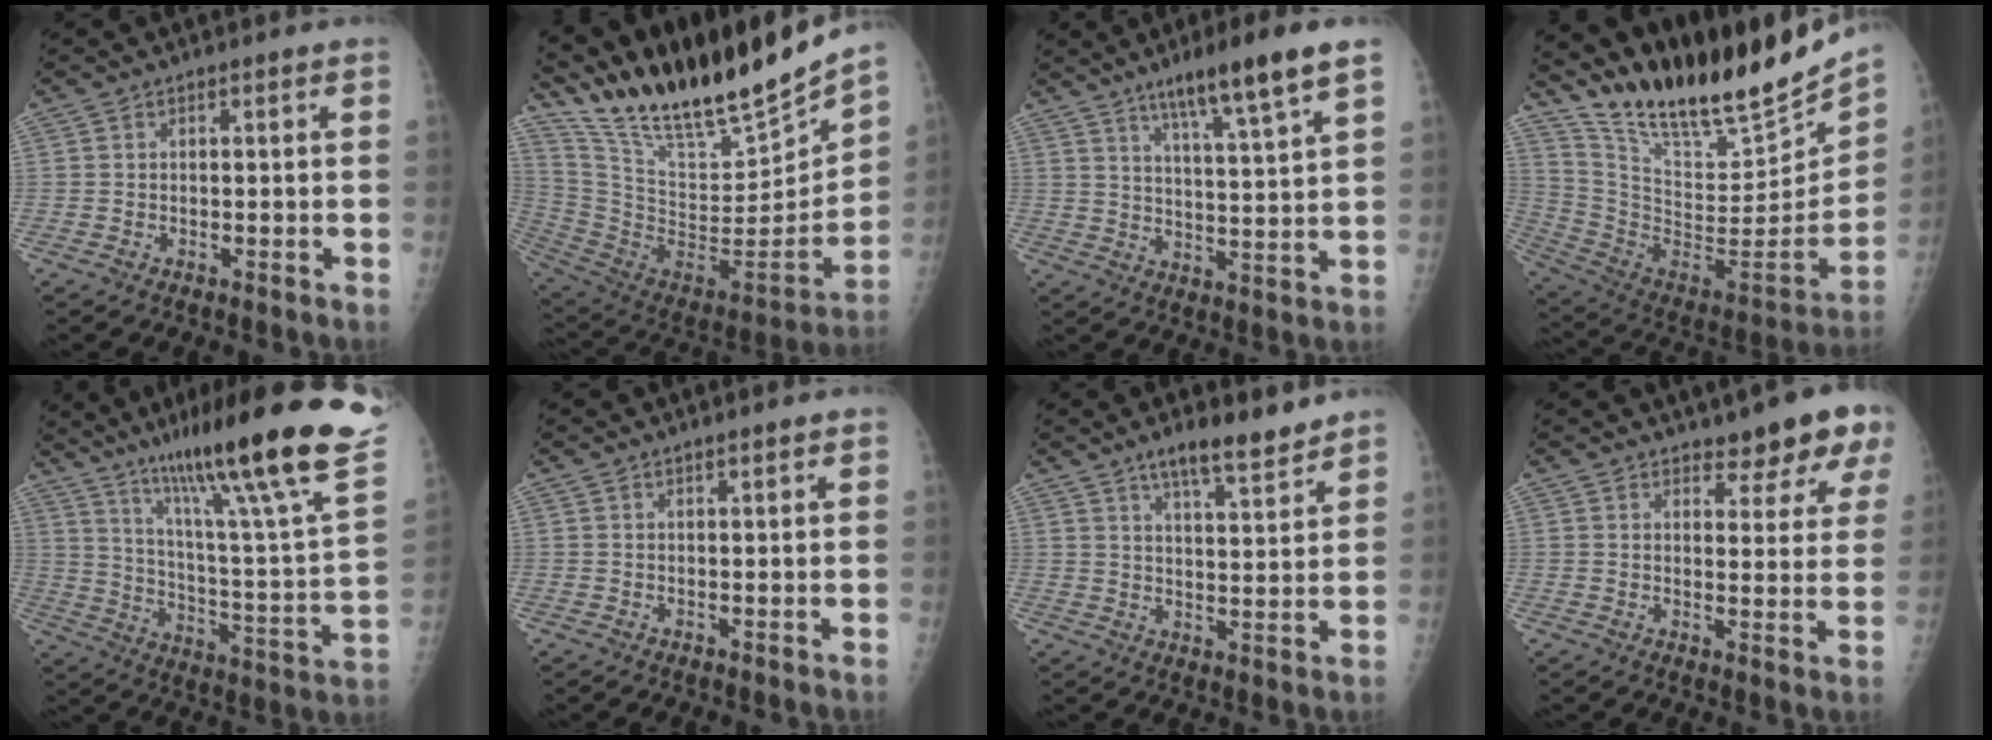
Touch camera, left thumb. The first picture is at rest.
{"total": 27.6, "force": [23.7, 4.8, 13.3], "torque": [-0.198, -0.112, 0.403]}
{"total": 11.7, "force": [7.5, 0.3, 9.0], "torque": [-0.148, -0.034, 0.123]}
{"total": 27.1, "force": [23.4, 6.4, 12.1], "torque": [-0.173, -0.122, 0.379]}
{"total": 30.6, "force": [21.5, 2.2, 21.7], "torque": [-0.312, -0.093, 0.324]}
{"total": 0.8, "force": [0.6, 0.1, 0.5], "torque": [-0.004, -0.002, 0.010]}
{"total": 8.3, "force": [6.4, 1.9, 4.9], "torque": [-0.064, -0.044, 0.105]}
{"total": 8.3, "force": [6.1, 2.9, 4.8], "torque": [-0.033, -0.039, 0.072]}